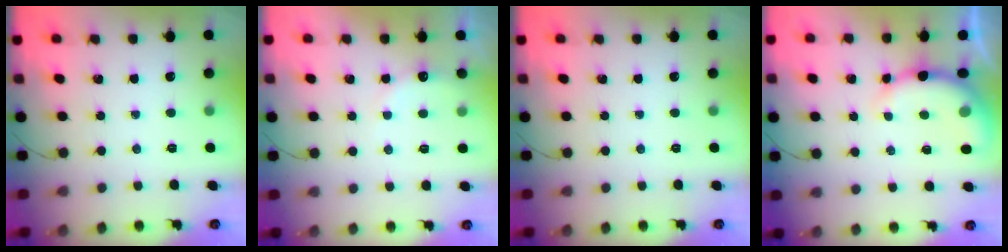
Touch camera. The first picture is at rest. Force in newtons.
{"total": 6.1, "press": 6.0, "slide": 0.9}
{"total": 0.0}
{"total": 8.4, "press": 8.3, "slide": 1.7}